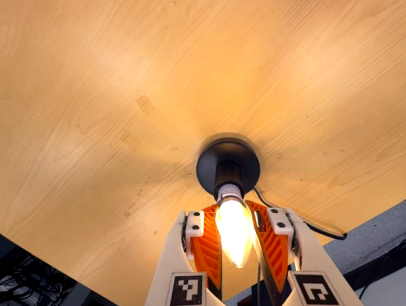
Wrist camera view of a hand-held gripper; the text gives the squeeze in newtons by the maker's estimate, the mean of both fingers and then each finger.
{"total": 25.0, "left": 25.3, "right": 24.7}